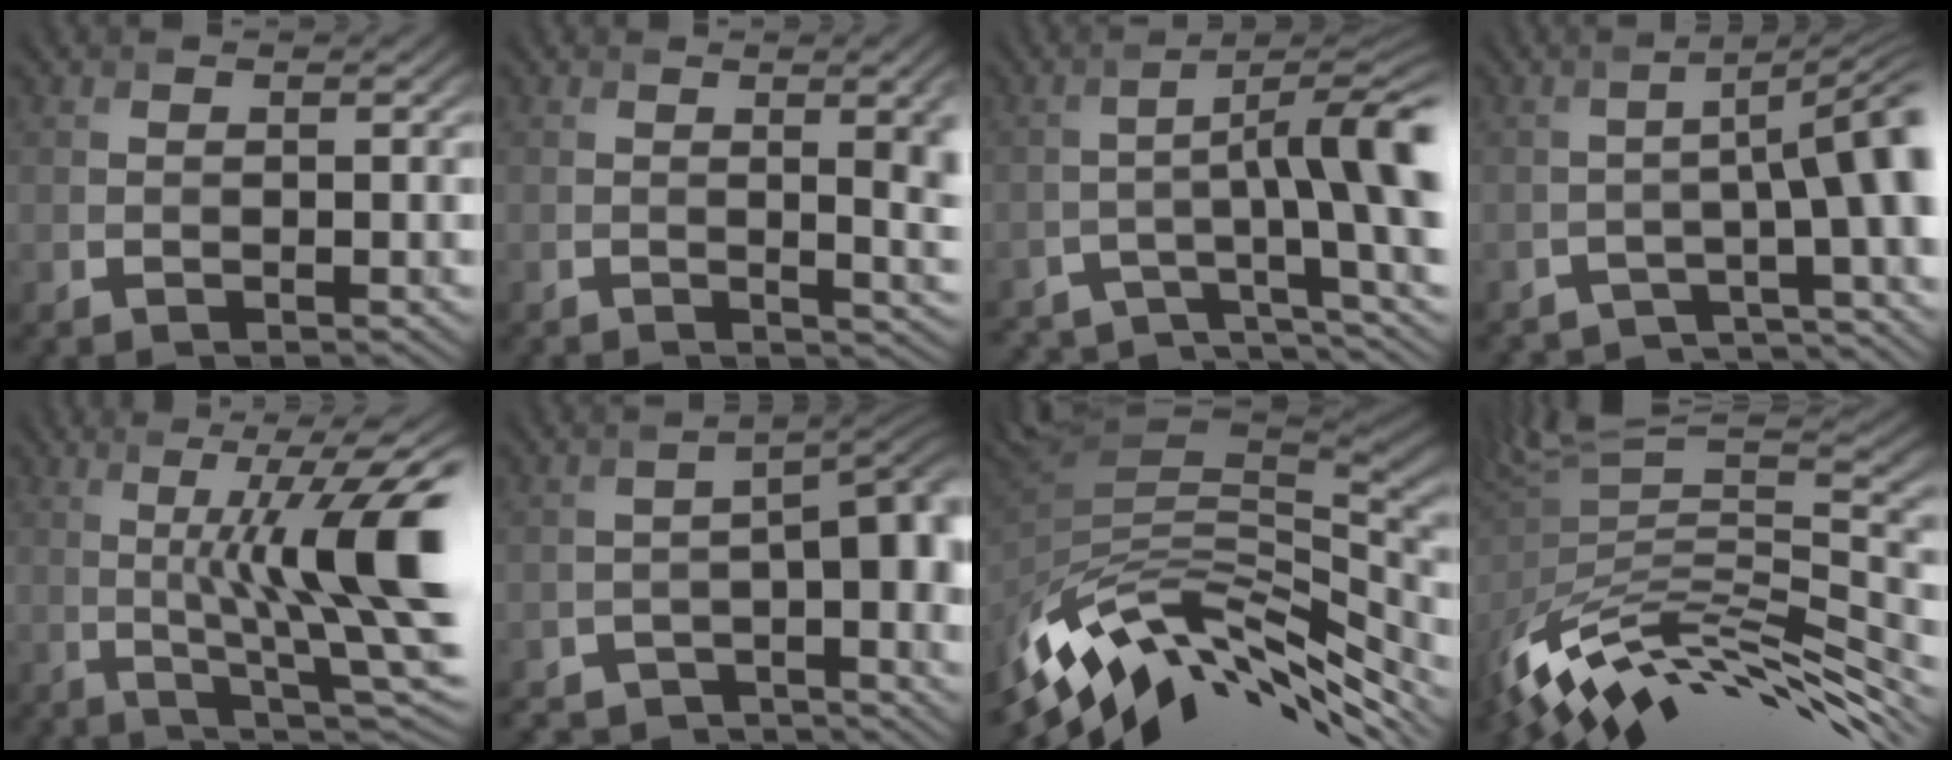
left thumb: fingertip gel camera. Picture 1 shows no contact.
{"total": 8.2, "force": [0.2, 3.1, 7.6], "torque": [-0.067, 0.009, 0.003]}
{"total": 10.0, "force": [-4.8, 1.7, 8.6], "torque": [-0.111, 0.000, -0.074]}
{"total": 9.0, "force": [-5.4, 1.7, 7.0], "torque": [-0.084, 0.004, -0.081]}
{"total": 14.0, "force": [1.0, 3.0, 13.6], "torque": [-0.181, 0.009, 0.032]}
{"total": 8.1, "force": [-5.9, 2.5, 5.0], "torque": [-0.071, -0.014, -0.089]}
{"total": 13.5, "force": [-5.8, 6.0, 10.7], "torque": [-0.219, -0.013, -0.104]}
{"total": 13.6, "force": [-6.6, 4.4, 11.0], "torque": [-0.216, 0.017, -0.122]}